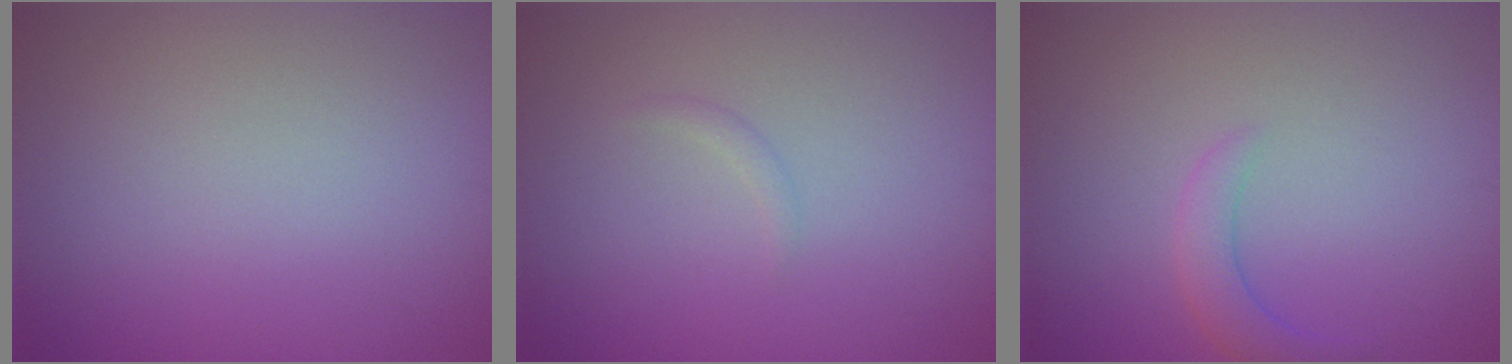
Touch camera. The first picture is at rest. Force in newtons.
{"total": 0.6, "press": 0.6, "slide": 0.0}
{"total": 2.0, "press": 2.0, "slide": 0.1}